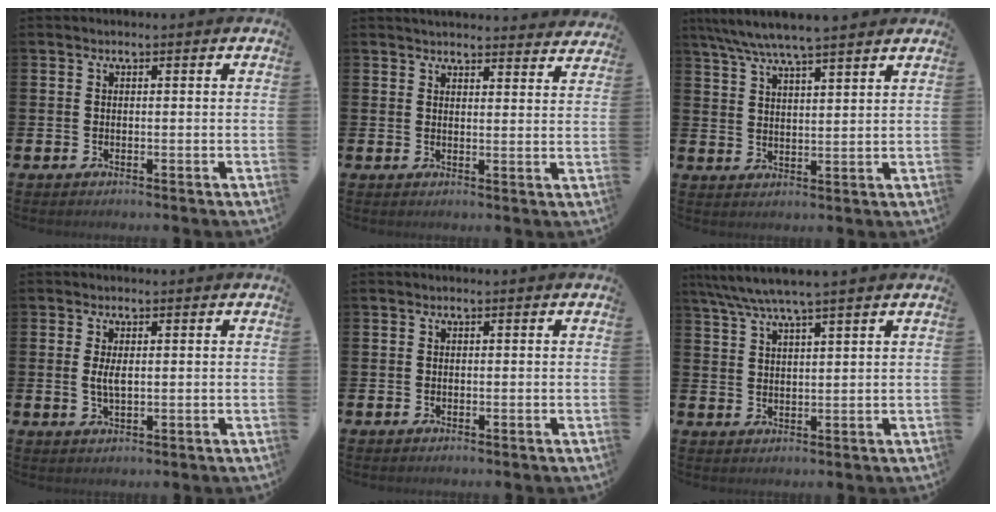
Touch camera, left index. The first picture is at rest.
{"total": 3.7, "force": [3.7, 0.4, 0.3], "torque": [-0.002, -0.023, 0.065]}
{"total": 6.6, "force": [6.2, 0.3, 2.3], "torque": [-0.068, -0.021, 0.113]}
{"total": 2.7, "force": [0.4, 1.0, 2.4], "torque": [-0.045, 0.002, 0.005]}
{"total": 0.0}
{"total": 5.1, "force": [4.5, -0.3, 2.5], "torque": [-0.064, -0.013, 0.080]}